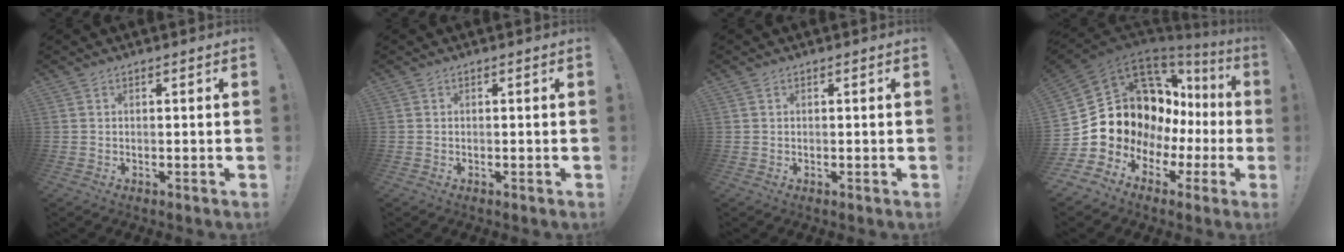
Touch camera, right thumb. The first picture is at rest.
{"total": 0.0}
{"total": 0.0}
{"total": 15.3, "force": [4.7, 12.1, 8.1], "torque": [-0.117, -0.047, 0.133]}